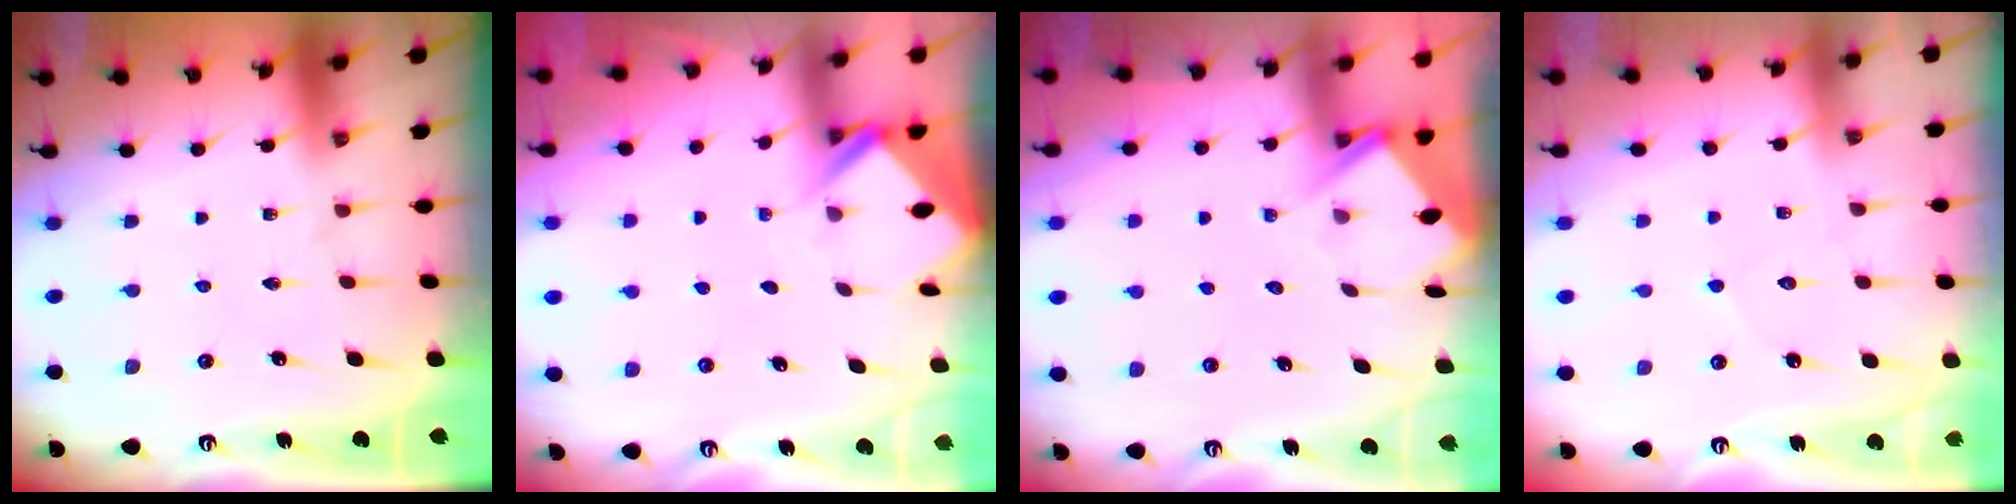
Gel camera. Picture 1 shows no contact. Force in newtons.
{"total": 3.0, "press": 3.0, "slide": 0.2}
{"total": 3.9, "press": 3.9, "slide": 0.4}
{"total": 4.0, "press": 4.0, "slide": 0.4}